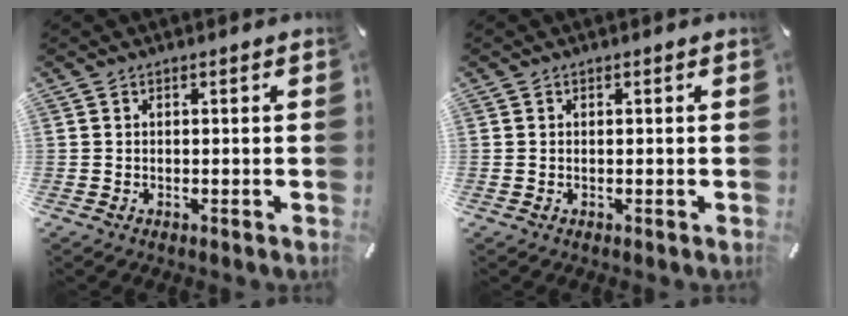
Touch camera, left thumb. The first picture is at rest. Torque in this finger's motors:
{"motor_torque": [0.07, 0.07, 0.01, -0.03, 0.04]}